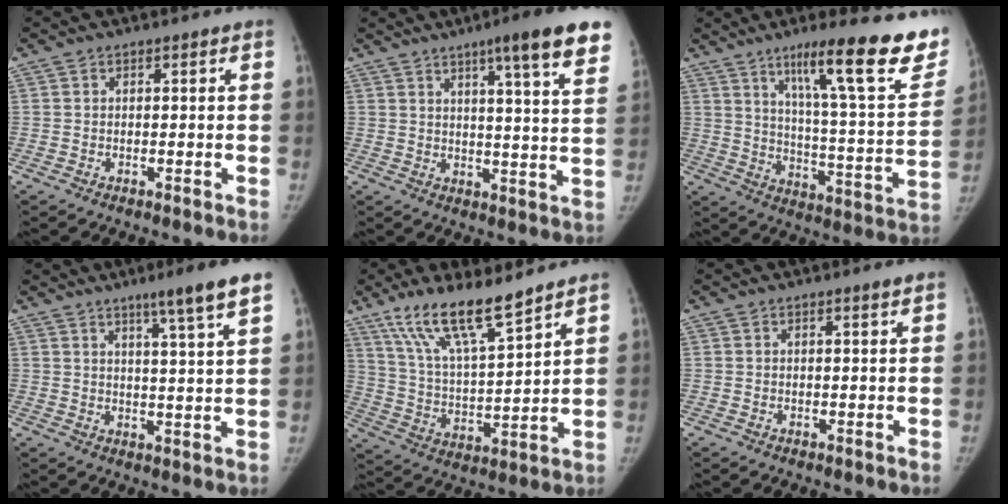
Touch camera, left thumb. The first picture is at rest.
{"total": 15.6, "force": [9.9, 1.2, 12.0], "torque": [-0.145, -0.042, 0.114]}
{"total": 26.0, "force": [16.3, 4.6, 19.8], "torque": [-0.254, -0.070, 0.242]}
{"total": 9.0, "force": [5.8, -0.4, 6.9], "torque": [-0.100, -0.028, 0.082]}
{"total": 14.8, "force": [11.0, 2.7, 9.5], "torque": [-0.158, -0.059, 0.216]}
{"total": 1.0, "force": [0.6, -0.2, 0.8], "torque": [-0.015, -0.004, 0.011]}